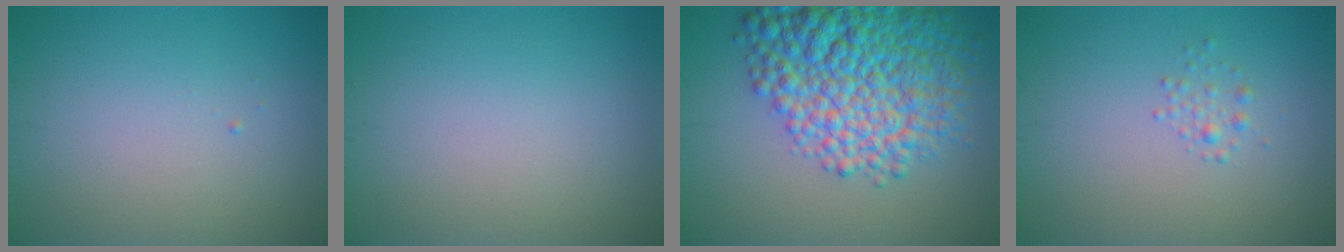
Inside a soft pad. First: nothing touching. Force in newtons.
{"total": 0.0}
{"total": 11.3, "press": 11.2, "slide": 0.4}
{"total": 1.0, "press": 1.0, "slide": 0.0}